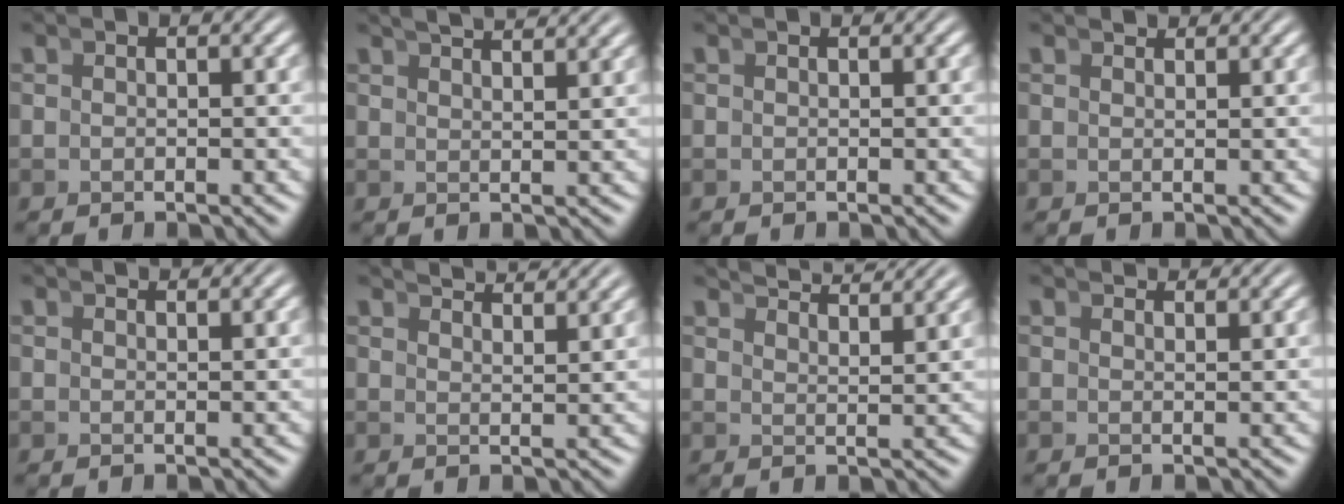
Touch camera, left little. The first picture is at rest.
{"total": 3.4, "force": [3.2, -0.1, 1.1], "torque": [-0.009, 0.010, 0.050]}
{"total": 0.0}
{"total": 1.1, "force": [1.1, -0.2, 0.0], "torque": [0.012, 0.005, 0.018]}
{"total": 1.6, "force": [1.6, -0.2, 0.2], "torque": [0.008, 0.005, 0.023]}
{"total": 4.0, "force": [3.9, -0.1, 1.1], "torque": [-0.008, 0.009, 0.060]}
{"total": 5.1, "force": [4.8, 0.2, 1.6], "torque": [-0.018, 0.010, 0.077]}
{"total": 2.3, "force": [2.3, -0.2, 0.3], "torque": [0.007, 0.007, 0.034]}